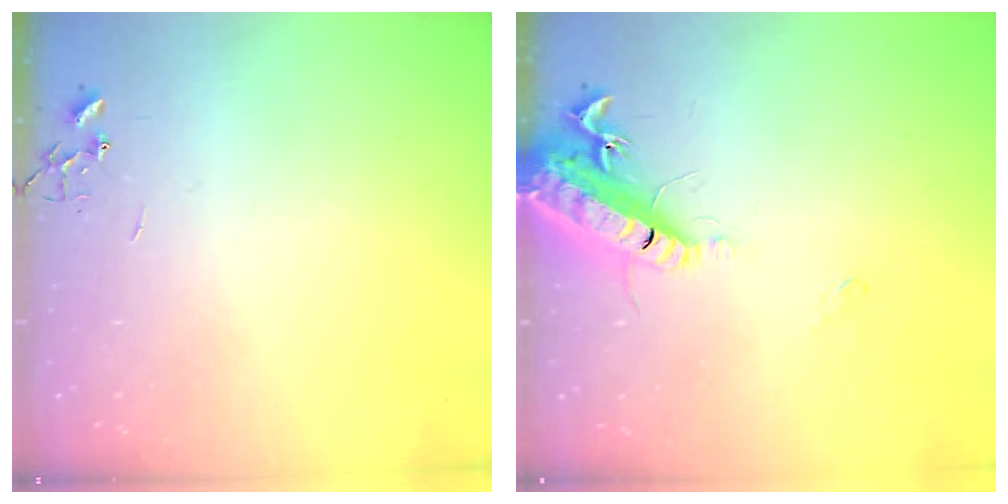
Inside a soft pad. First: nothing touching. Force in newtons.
{"total": 17.2, "press": 16.5, "slide": 4.6}